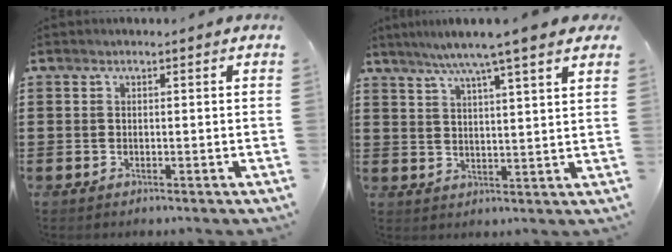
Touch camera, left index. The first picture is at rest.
{"total": 6.8, "force": [5.3, 0.0, 4.2], "torque": [-0.095, -0.016, 0.091]}